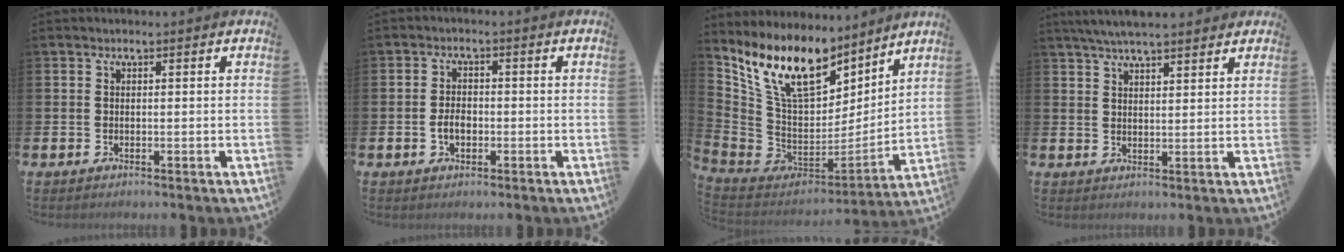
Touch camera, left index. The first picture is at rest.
{"total": 2.6, "force": [-0.7, 1.7, 1.9], "torque": [-0.024, 0.000, -0.017]}
{"total": 13.3, "force": [10.1, 6.0, 6.3], "torque": [-0.176, -0.046, 0.188]}
{"total": 5.0, "force": [4.7, 0.8, 1.8], "torque": [-0.044, -0.008, 0.085]}